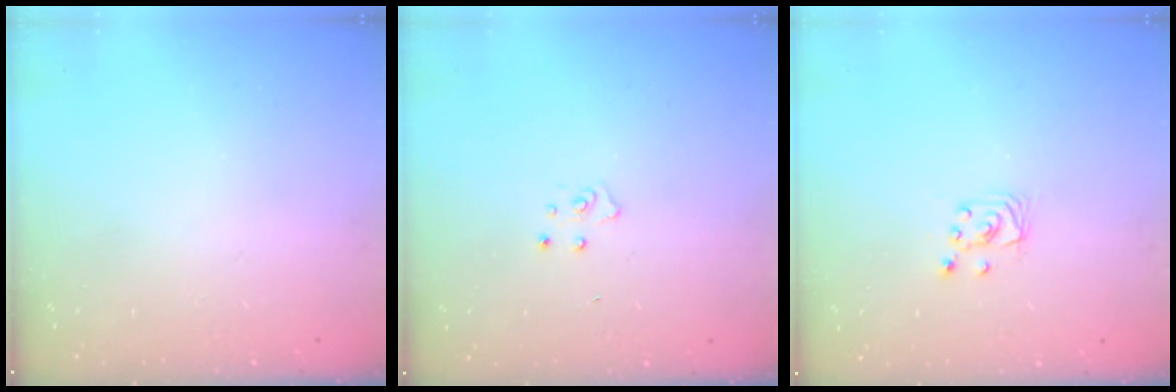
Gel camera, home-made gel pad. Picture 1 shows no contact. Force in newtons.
{"total": 3.9, "press": 3.9, "slide": 0.3}
{"total": 2.7, "press": 2.7, "slide": 0.2}